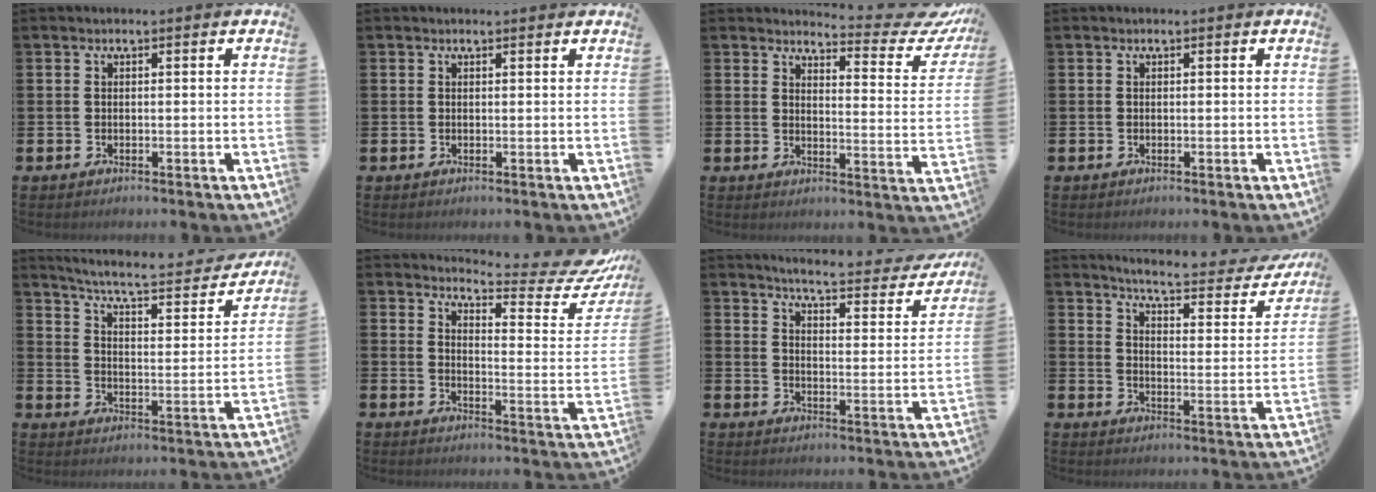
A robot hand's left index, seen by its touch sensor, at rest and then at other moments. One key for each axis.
{"total": 0.5, "fx": 0.5, "fy": 0.0, "fz": 0.2, "tx": 0.007, "ty": -0.003, "tz": 0.007}
{"total": 5.2, "fx": 4.8, "fy": 1.2, "fz": 1.7, "tx": -0.026, "ty": -0.049, "tz": 0.072}
{"total": 0.0}
{"total": 6.4, "fx": 5.9, "fy": 0.6, "fz": 2.5, "tx": -0.069, "ty": -0.048, "tz": 0.092}
{"total": 6.6, "fx": 6.0, "fy": 0.9, "fz": 2.4, "tx": -0.044, "ty": -0.053, "tz": 0.096}
{"total": 4.8, "fx": 4.6, "fy": 0.3, "fz": 1.5, "tx": -0.046, "ty": -0.039, "tz": 0.071}
{"total": 5.5, "fx": 5.1, "fy": 0.3, "fz": 1.9, "tx": -0.056, "ty": -0.041, "tz": 0.079}